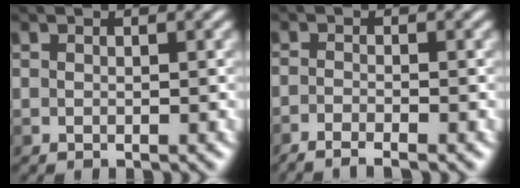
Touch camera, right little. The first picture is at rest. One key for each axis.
{"total": 3.0, "fx": -2.0, "fy": 0.6, "fz": 2.2, "tx": -0.040, "ty": -0.001, "tz": -0.043}